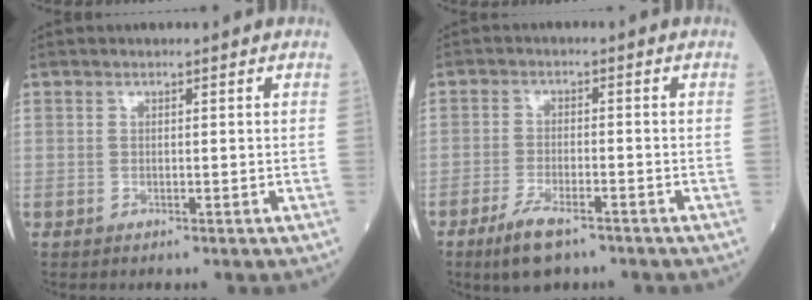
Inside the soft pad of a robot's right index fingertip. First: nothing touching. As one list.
[{"total": 5.8, "force": [-4.0, 1.7, 3.8], "torque": [-0.083, -0.009, -0.069]}]